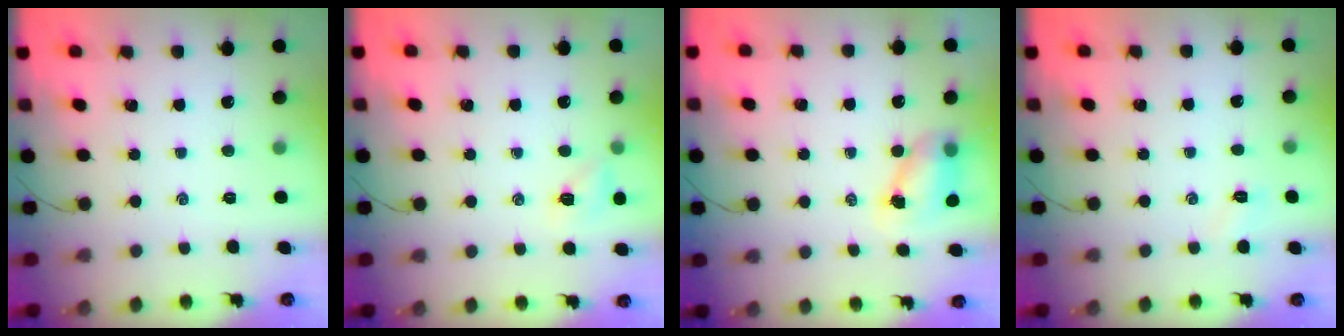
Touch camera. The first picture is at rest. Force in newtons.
{"total": 6.1, "press": 5.9, "slide": 1.6}
{"total": 6.9, "press": 6.8, "slide": 0.9}
{"total": 2.9, "press": 2.8, "slide": 0.8}